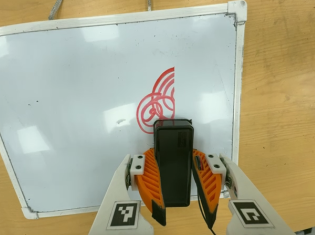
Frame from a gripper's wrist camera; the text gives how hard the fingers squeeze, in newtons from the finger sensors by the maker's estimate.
{"total": 9.3, "left": 7.9, "right": 10.7}